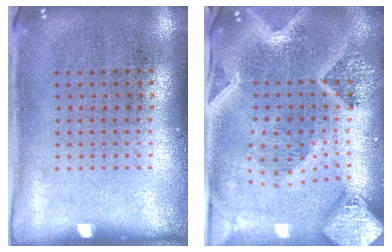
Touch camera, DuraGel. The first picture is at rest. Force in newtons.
{"total": 3.9, "press": 3.1, "slide": 2.3}